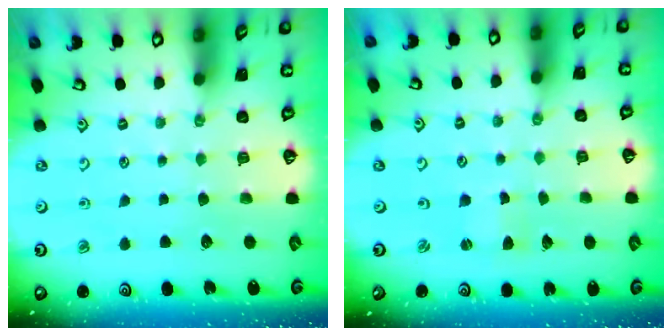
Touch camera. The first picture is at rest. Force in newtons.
{"total": 1.0, "press": 1.0, "slide": 0.2}